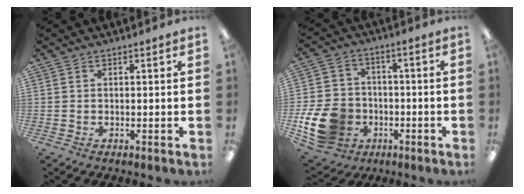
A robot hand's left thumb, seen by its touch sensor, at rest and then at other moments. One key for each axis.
{"total": 14.2, "fx": -4.8, "fy": 11.3, "fz": 7.0, "tx": -0.152, "ty": 0.031, "tz": -0.080}